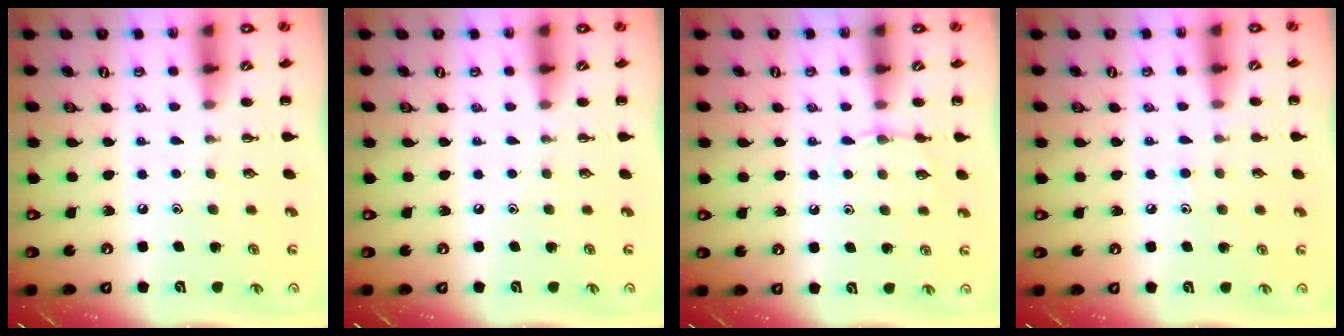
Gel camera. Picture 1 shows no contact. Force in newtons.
{"total": 0.0}
{"total": 4.6, "press": 4.3, "slide": 1.7}
{"total": 6.2, "press": 5.8, "slide": 2.3}